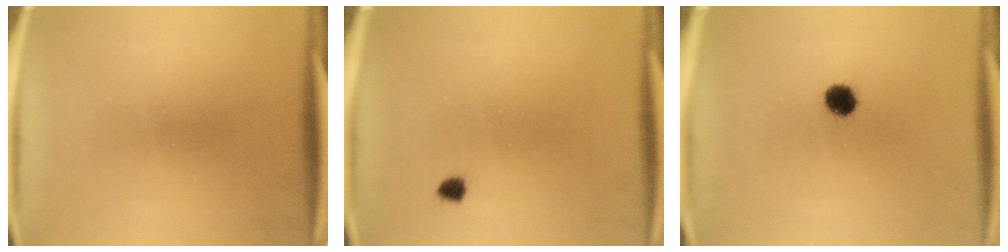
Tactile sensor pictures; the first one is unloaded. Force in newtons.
{"total": 1.2}
{"total": 4.3}